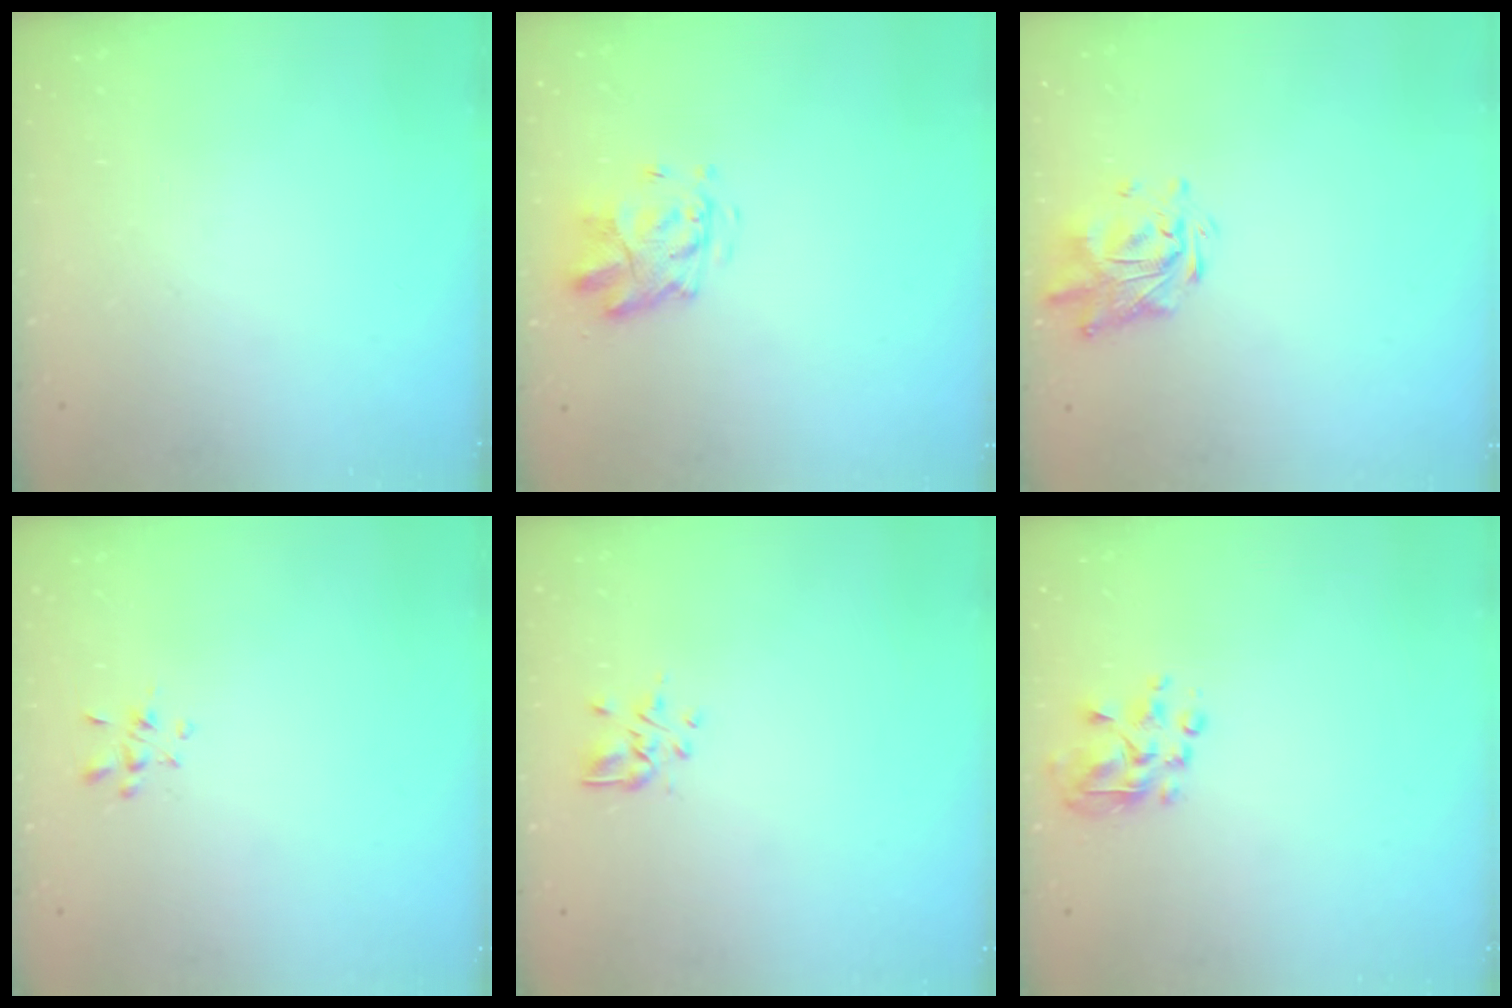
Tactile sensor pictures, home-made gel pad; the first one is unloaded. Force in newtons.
{"total": 3.8, "press": 3.3, "slide": 1.8}
{"total": 1.5, "press": 1.5, "slide": 0.4}
{"total": 2.1, "press": 2.0, "slide": 0.7}
{"total": 2.5, "press": 2.3, "slide": 1.0}
{"total": 5.3, "press": 5.2, "slide": 0.7}